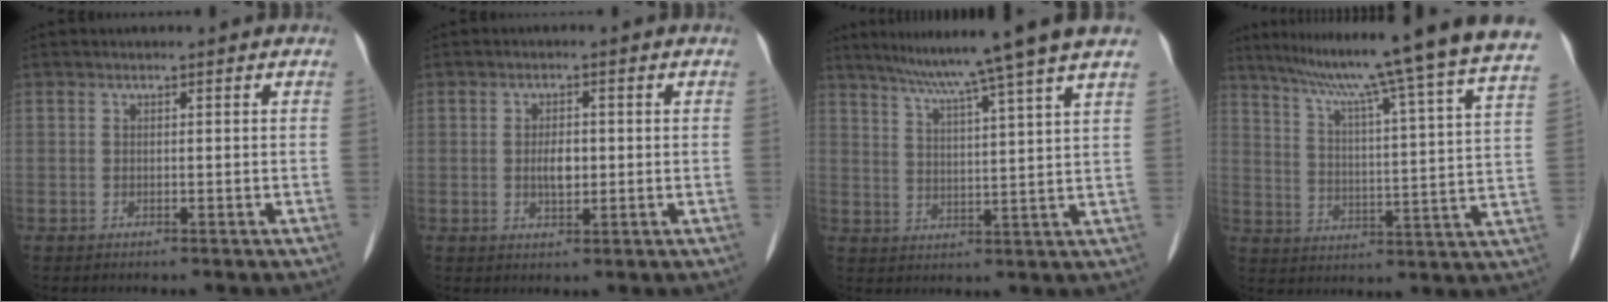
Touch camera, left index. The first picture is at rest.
{"total": 3.0, "force": [-0.1, 1.5, 2.6], "torque": [-0.050, -0.001, 0.000]}
{"total": 12.3, "force": [10.0, -2.3, 6.8], "torque": [-0.111, 0.000, 0.142]}
{"total": 24.7, "force": [21.5, -2.4, 12.0], "torque": [-0.193, -0.053, 0.283]}